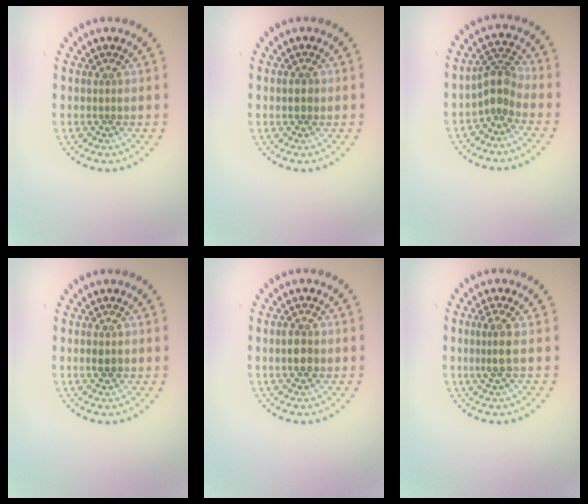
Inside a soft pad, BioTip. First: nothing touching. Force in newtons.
{"total": 1.5, "press": 1.5, "slide": 0.2}
{"total": 2.6, "press": 2.1, "slide": 1.7}
{"total": 1.1, "press": 1.0, "slide": 0.2}
{"total": 1.9, "press": 1.9, "slide": 0.1}
{"total": 1.9, "press": 1.6, "slide": 1.0}